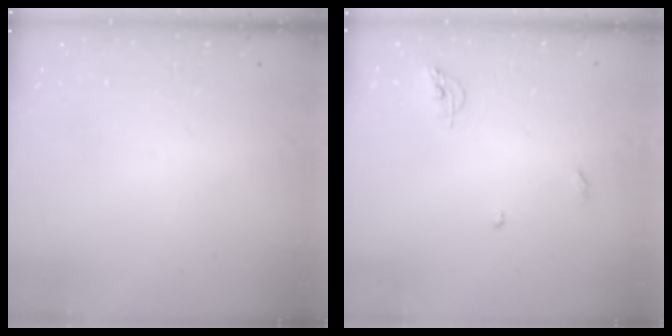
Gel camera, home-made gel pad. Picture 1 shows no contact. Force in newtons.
{"total": 6.3, "press": 6.2, "slide": 0.6}